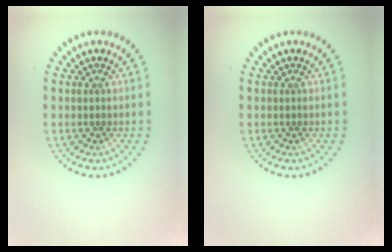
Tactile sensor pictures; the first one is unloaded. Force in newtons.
{"total": 0.0}